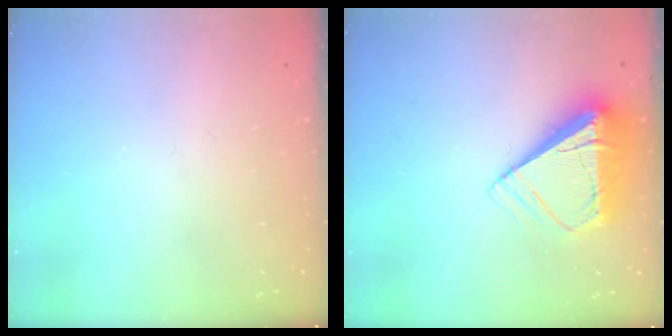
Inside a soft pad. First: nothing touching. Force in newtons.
{"total": 9.8, "press": 9.7, "slide": 1.4}